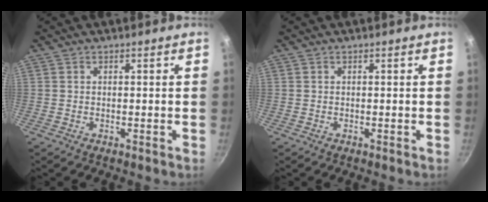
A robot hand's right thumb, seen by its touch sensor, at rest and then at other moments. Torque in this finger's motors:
{"motor_torque": [0.00, 0.00, -0.02, 0.01, 0.00]}